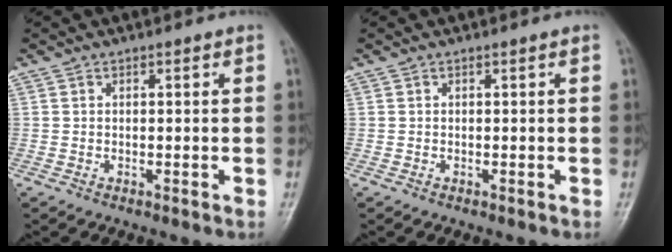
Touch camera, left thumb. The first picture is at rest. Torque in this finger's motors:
{"motor_torque": [0.00, 0.07, -0.07, -0.09, 0.00]}